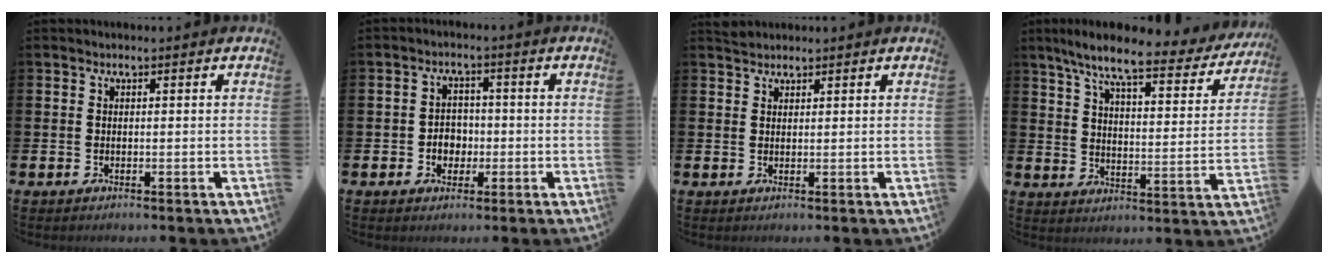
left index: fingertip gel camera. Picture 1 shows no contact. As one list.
[{"total": 3.3, "force": [-0.7, 2.7, 1.7], "torque": [-0.020, -0.001, -0.021]}, {"total": 1.7, "force": [1.6, 0.6, 0.0], "torque": [0.012, -0.001, 0.029]}, {"total": 8.4, "force": [6.9, 1.2, 4.5], "torque": [-0.099, -0.046, 0.109]}]